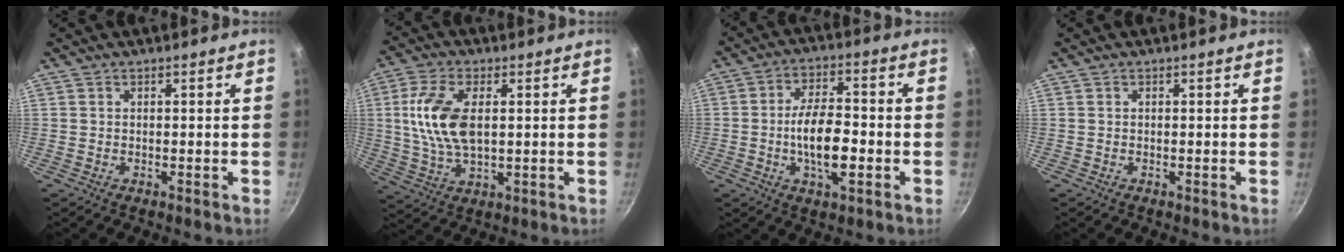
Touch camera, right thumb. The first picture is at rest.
{"total": 12.1, "force": [1.7, 6.4, 10.1], "torque": [-0.197, 0.000, 0.034]}
{"total": 10.8, "force": [-2.3, 5.0, 9.3], "torque": [-0.153, 0.024, -0.042]}
{"total": 0.0}